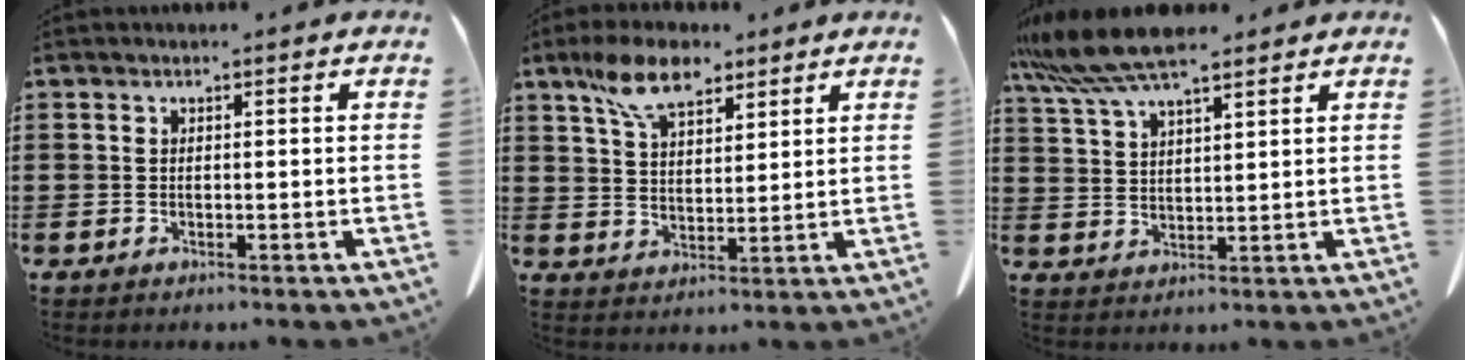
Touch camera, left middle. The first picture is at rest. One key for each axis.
{"total": 8.5, "fx": 5.8, "fy": 3.7, "fz": 5.0, "tx": -0.114, "ty": 0.003, "tz": 0.108}
{"total": 8.3, "fx": 6.8, "fy": 1.2, "fz": 4.6, "tx": -0.108, "ty": -0.014, "tz": 0.125}